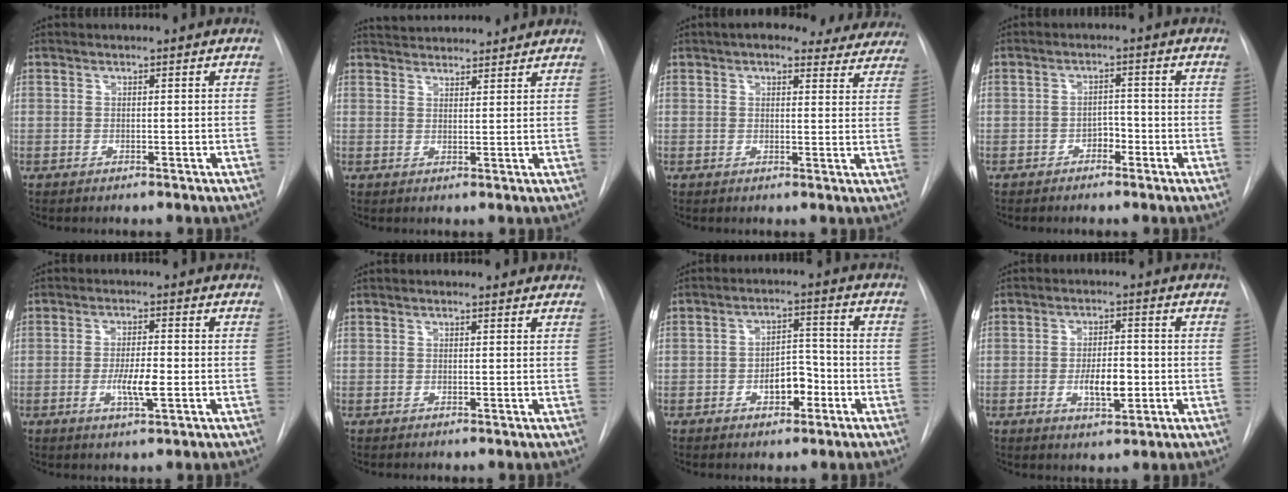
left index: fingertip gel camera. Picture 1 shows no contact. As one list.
[{"total": 8.1, "force": [7.7, 1.5, 2.2], "torque": [-0.034, 0.023, 0.109]}, {"total": 15.4, "force": [13.1, 5.0, 6.3], "torque": [-0.067, 0.008, 0.140]}, {"total": 2.7, "force": [-2.1, 1.3, 1.1], "torque": [-0.010, 0.002, -0.034]}, {"total": 4.9, "force": [-1.9, 0.8, 4.5], "torque": [-0.085, -0.011, -0.029]}, {"total": 0.8, "force": [0.3, 0.5, 0.5], "torque": [-0.011, 0.003, 0.000]}, {"total": 5.6, "force": [-2.9, 2.8, 3.8], "torque": [-0.055, 0.009, -0.043]}, {"total": 5.7, "force": [-1.9, 2.1, 5.0], "torque": [-0.085, -0.007, -0.026]}]